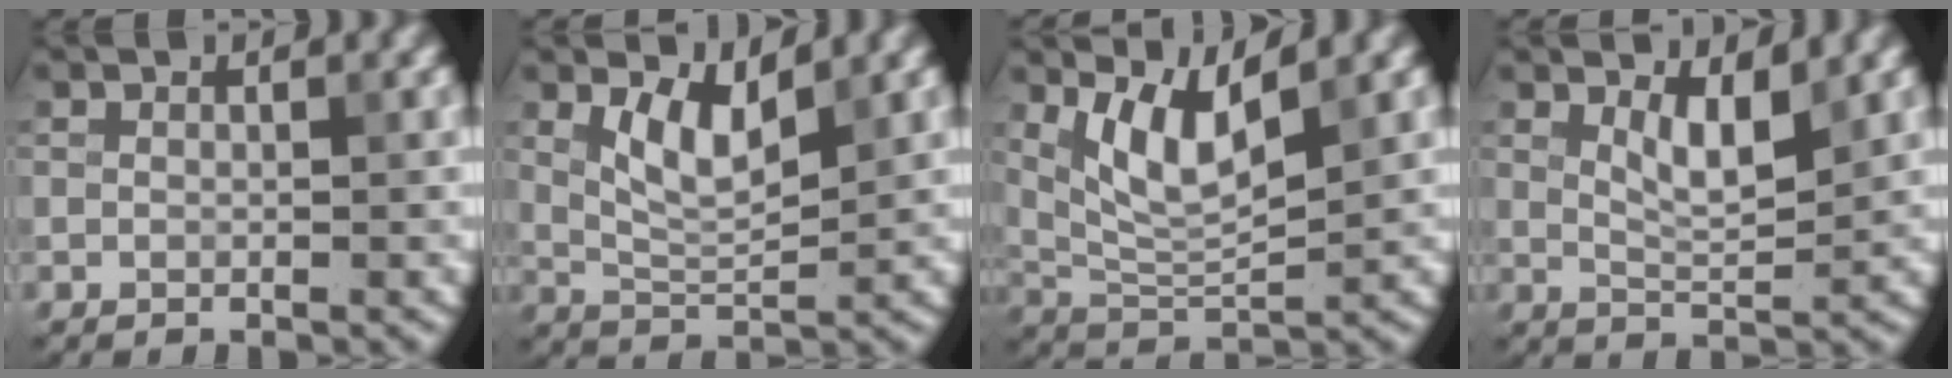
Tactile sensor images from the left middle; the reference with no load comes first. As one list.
[{"total": 3.8, "force": [1.7, 1.3, 3.2], "torque": [-0.069, -0.006, 0.036]}, {"total": 5.1, "force": [2.3, 1.5, 4.3], "torque": [-0.093, -0.011, 0.051]}, {"total": 3.0, "force": [1.5, 0.8, 2.4], "torque": [-0.047, -0.008, 0.030]}]